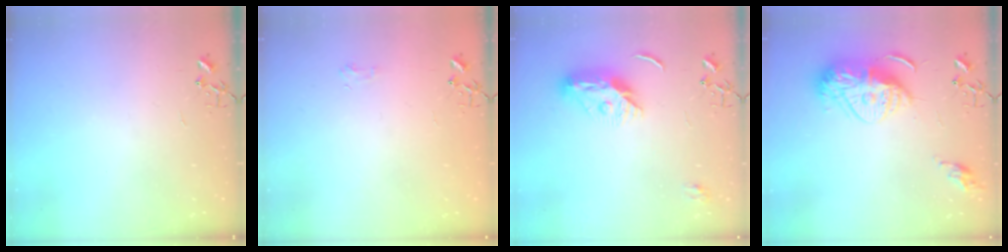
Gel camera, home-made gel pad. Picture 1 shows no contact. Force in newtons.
{"total": 4.8, "press": 4.7, "slide": 0.6}
{"total": 11.3, "press": 11.3, "slide": 0.7}
{"total": 15.5, "press": 15.4, "slide": 1.4}